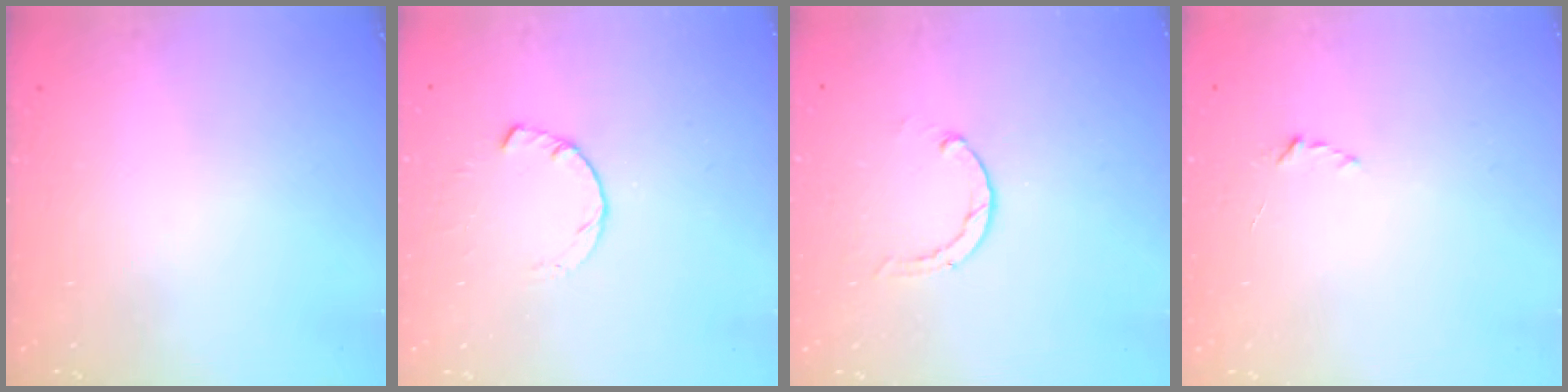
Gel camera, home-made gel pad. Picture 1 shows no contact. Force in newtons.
{"total": 3.0, "press": 3.0, "slide": 0.4}
{"total": 2.8, "press": 2.8, "slide": 0.5}
{"total": 1.9, "press": 1.9, "slide": 0.2}